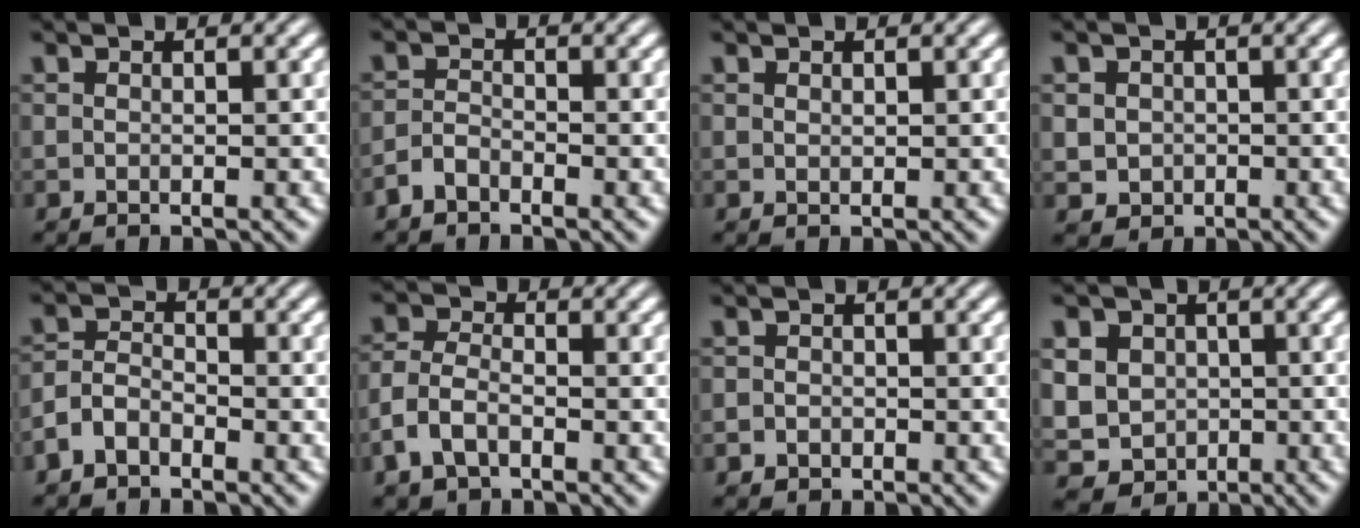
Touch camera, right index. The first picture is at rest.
{"total": 1.6, "force": [-1.6, -0.1, 0.3], "torque": [0.005, -0.006, -0.026]}
{"total": 0.6, "force": [0.4, -0.4, 0.0], "torque": [0.002, -0.006, 0.015]}
{"total": 2.7, "force": [-0.3, 2.5, 1.0], "torque": [-0.018, -0.018, 0.006]}
{"total": 2.9, "force": [-1.8, 1.9, 1.2], "torque": [-0.018, -0.013, -0.028]}
{"total": 2.8, "force": [-1.4, 1.7, 1.7], "torque": [-0.044, -0.015, -0.016]}
{"total": 0.9, "force": [-0.8, 0.4, -0.1], "torque": [0.008, -0.014, -0.008]}
{"total": 9.4, "force": [-1.8, 8.7, 3.2], "torque": [-0.077, -0.049, -0.020]}